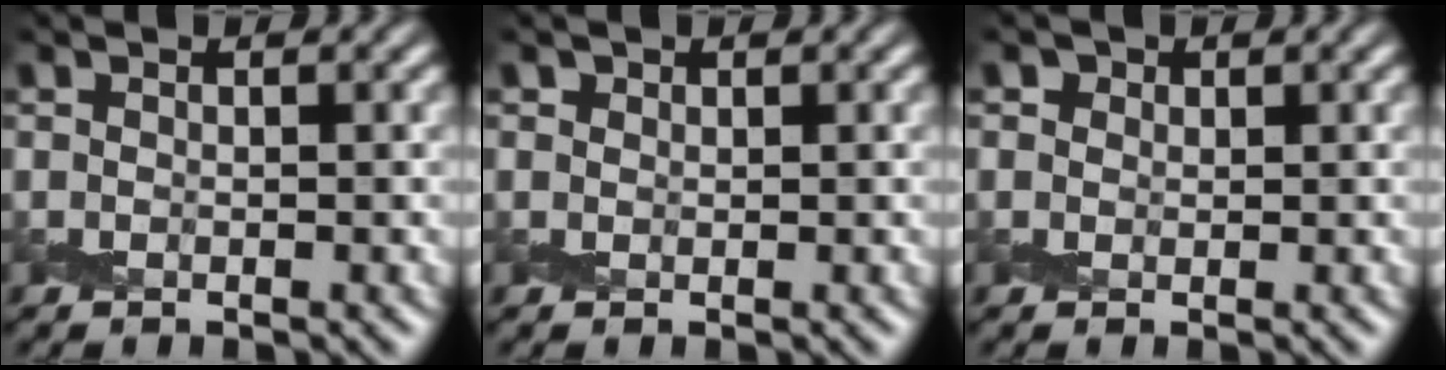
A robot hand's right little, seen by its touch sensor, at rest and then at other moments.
{"total": 0.7, "force": [0.4, 0.5, 0.1], "torque": [0.001, -0.002, 0.005]}
{"total": 1.4, "force": [0.8, 1.0, 0.4], "torque": [-0.006, -0.001, 0.002]}